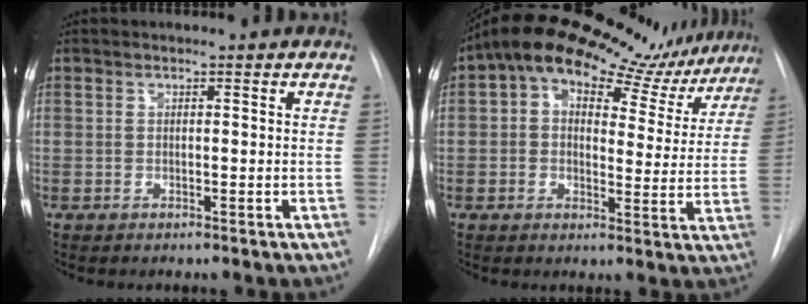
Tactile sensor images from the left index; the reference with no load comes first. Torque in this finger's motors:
{"motor_torque": [1.65, -0.48, 0.18, -0.01]}